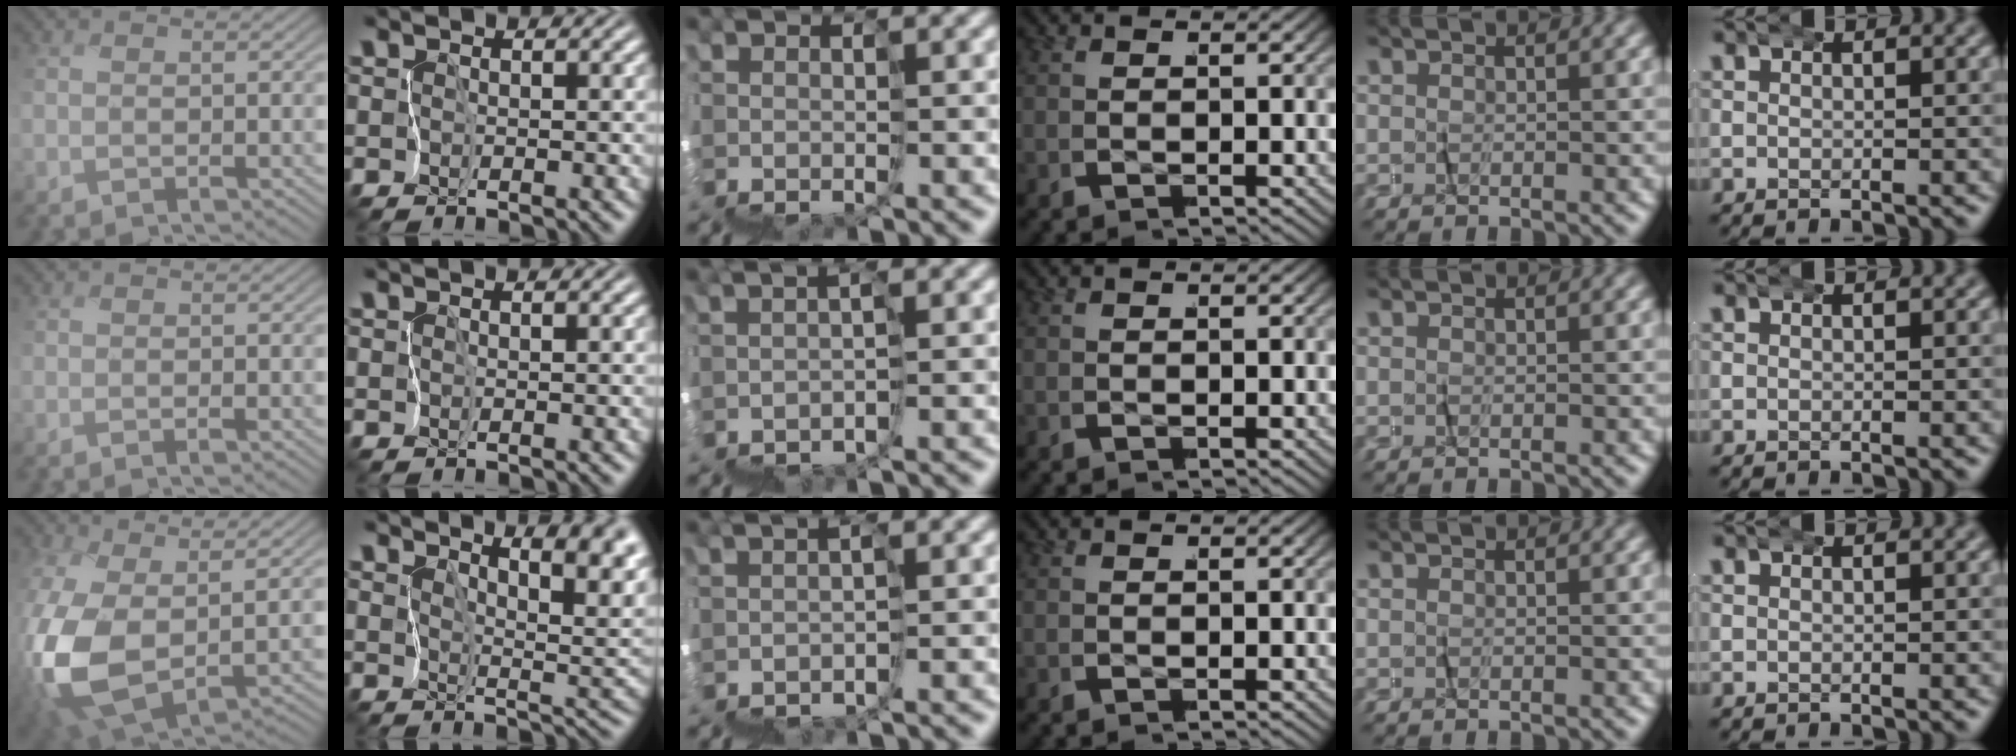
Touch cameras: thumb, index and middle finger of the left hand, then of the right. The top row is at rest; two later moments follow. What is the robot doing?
{"motion": "wrap", "object": "felt sheet"}